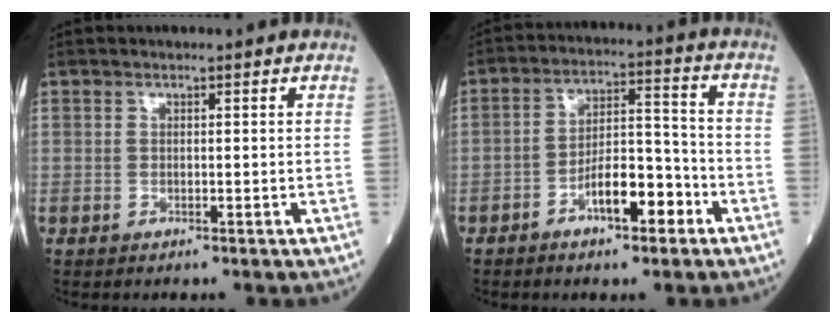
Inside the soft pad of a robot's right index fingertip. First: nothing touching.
{"total": 8.4, "force": [-4.4, 2.7, 6.6], "torque": [-0.113, 0.020, -0.074]}